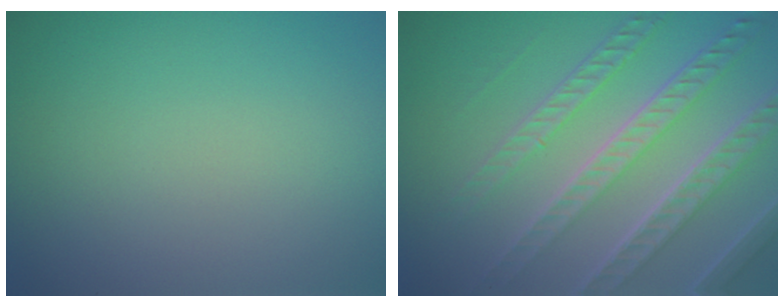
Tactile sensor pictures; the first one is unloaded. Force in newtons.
{"total": 7.8, "press": 5.4, "slide": 5.6}